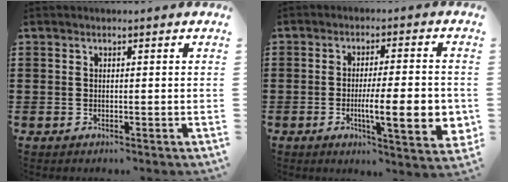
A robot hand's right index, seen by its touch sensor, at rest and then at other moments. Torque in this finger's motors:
{"motor_torque": [1.75, -0.39, 0.40, 0.20]}